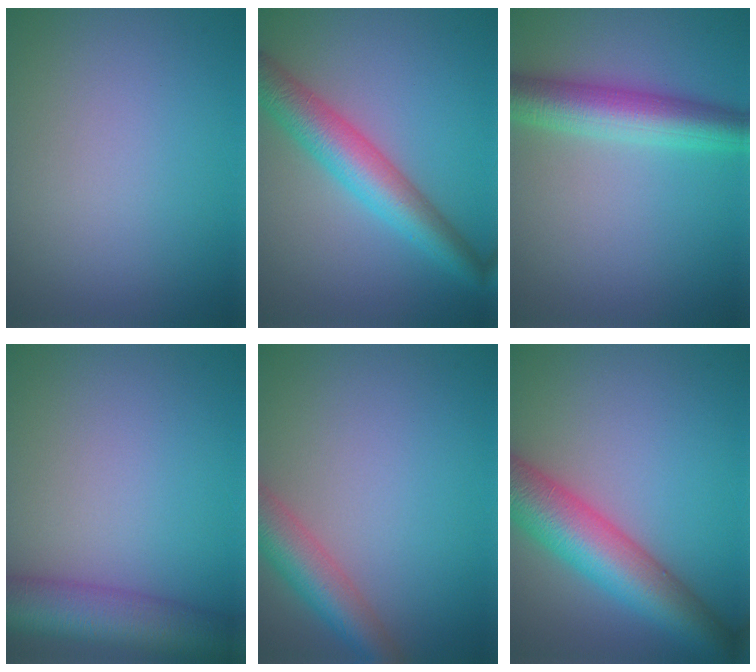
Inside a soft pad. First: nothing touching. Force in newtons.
{"total": 5.6, "press": 5.6, "slide": 0.1}
{"total": 5.9, "press": 5.9, "slide": 0.1}
{"total": 7.5, "press": 7.5, "slide": 0.4}
{"total": 4.9, "press": 4.9, "slide": 0.2}
{"total": 8.6, "press": 8.6, "slide": 0.3}